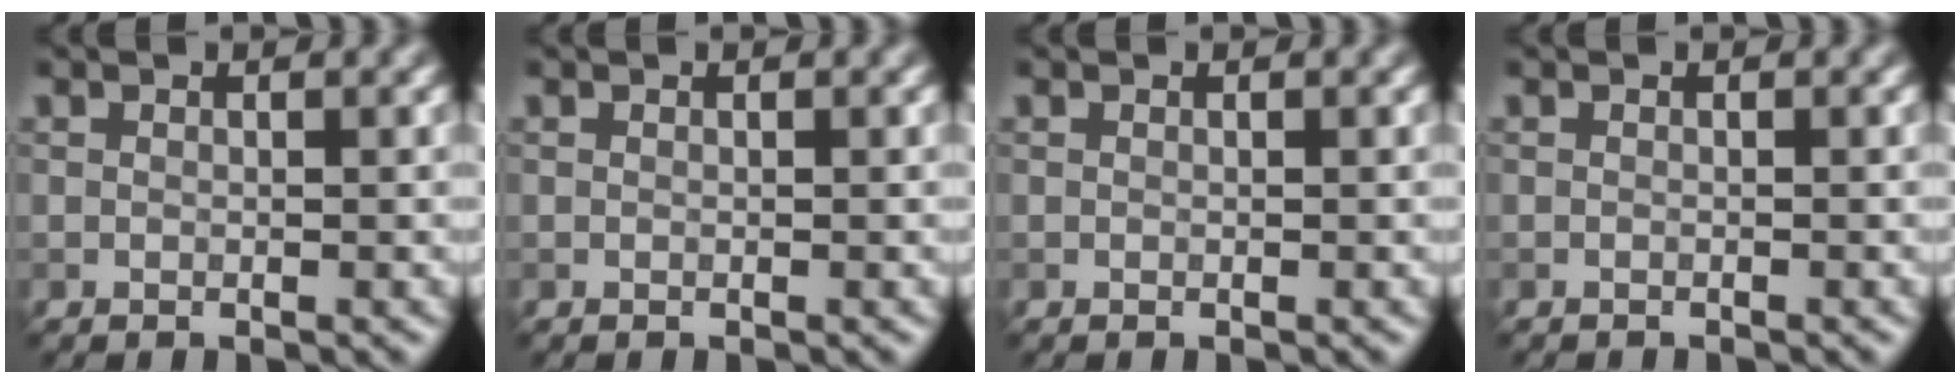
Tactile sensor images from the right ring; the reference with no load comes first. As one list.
[{"total": 0.0}, {"total": 0.0}, {"total": 0.6, "force": [-0.6, 0.0, 0.0], "torque": [0.003, -0.002, -0.010]}]